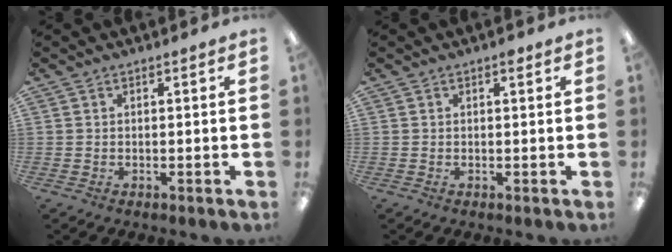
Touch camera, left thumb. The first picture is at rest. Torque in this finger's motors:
{"motor_torque": [0.18, -0.09, 0.57, -0.12, 0.00]}